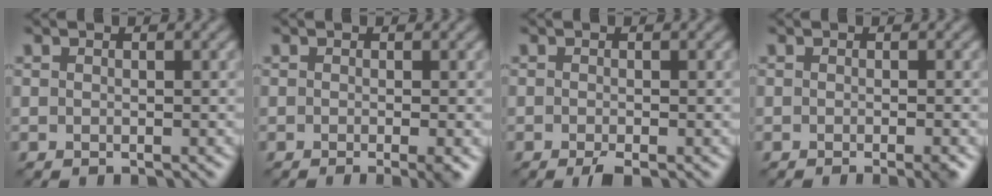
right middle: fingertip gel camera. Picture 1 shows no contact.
{"total": 2.2, "force": [-0.9, 0.3, 2.0], "torque": [-0.029, -0.008, -0.015]}
{"total": 1.5, "force": [-1.0, 0.2, 1.1], "torque": [-0.025, -0.004, -0.019]}
{"total": 2.1, "force": [-1.1, 0.3, 1.7], "torque": [-0.017, -0.004, -0.015]}